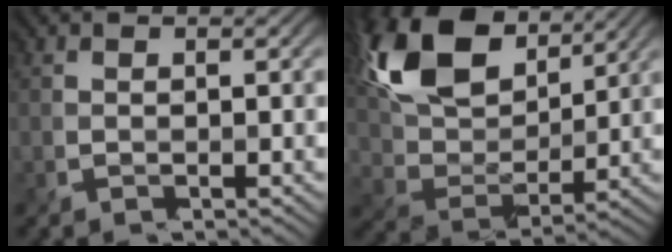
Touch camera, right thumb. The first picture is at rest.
{"total": 13.9, "force": [7.6, 6.9, 9.3], "torque": [-0.230, 0.022, 0.150]}